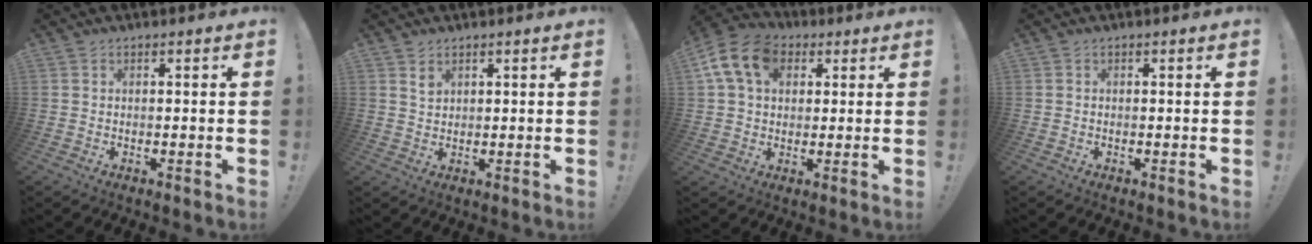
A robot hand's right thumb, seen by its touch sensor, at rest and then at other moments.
{"total": 2.2, "force": [1.6, 1.3, 0.7], "torque": [0.003, -0.014, 0.027]}
{"total": 13.5, "force": [4.8, 9.7, 8.1], "torque": [-0.145, -0.005, 0.095]}
{"total": 0.0}